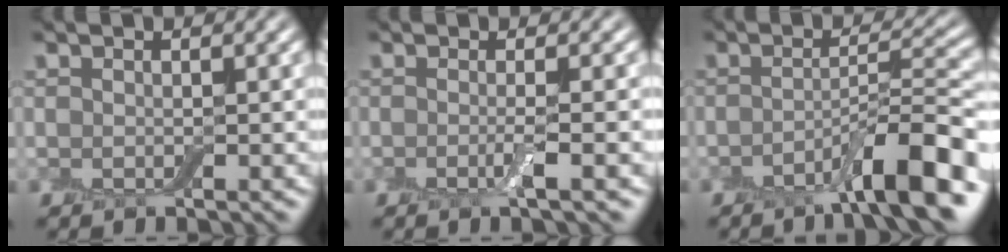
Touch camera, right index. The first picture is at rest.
{"total": 2.1, "force": [-0.5, 0.3, 2.0], "torque": [-0.037, -0.006, -0.014]}
{"total": 7.1, "force": [-3.8, 1.2, 5.9], "torque": [-0.085, 0.013, -0.064]}